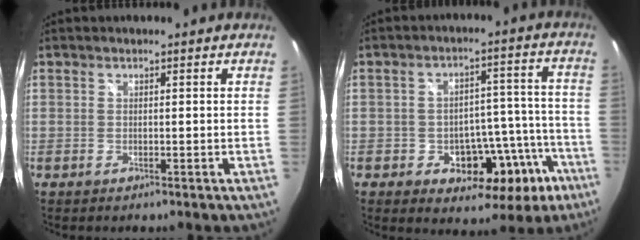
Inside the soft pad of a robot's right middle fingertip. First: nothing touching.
{"total": 14.1, "force": [-7.0, 9.4, 7.8], "torque": [-0.100, 0.038, -0.068]}